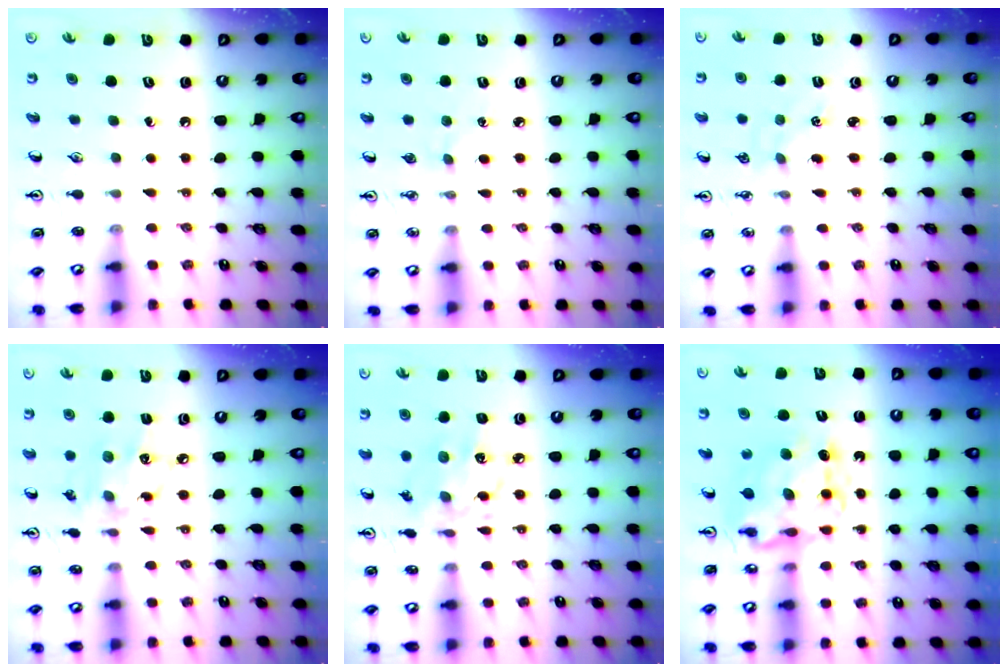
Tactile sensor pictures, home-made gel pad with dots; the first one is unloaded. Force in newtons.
{"total": 2.7, "press": 2.7, "slide": 0.4}
{"total": 2.1, "press": 2.1, "slide": 0.3}
{"total": 9.8, "press": 9.8, "slide": 0.6}
{"total": 8.4, "press": 8.4, "slide": 0.6}
{"total": 9.6, "press": 9.6, "slide": 0.9}